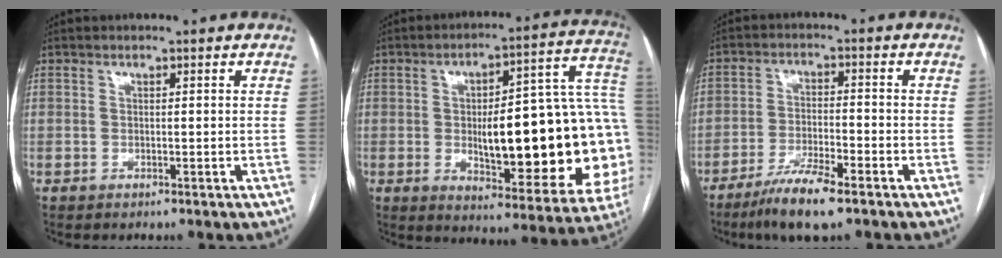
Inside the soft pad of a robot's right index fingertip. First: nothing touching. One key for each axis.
{"total": 27.8, "fx": -1.9, "fy": 6.9, "fz": 26.9, "tx": -0.276, "ty": 0.030, "tz": -0.013}
{"total": 7.9, "fx": -5.7, "fy": 0.8, "fz": 5.5, "tx": -0.104, "ty": -0.018, "tz": -0.102}